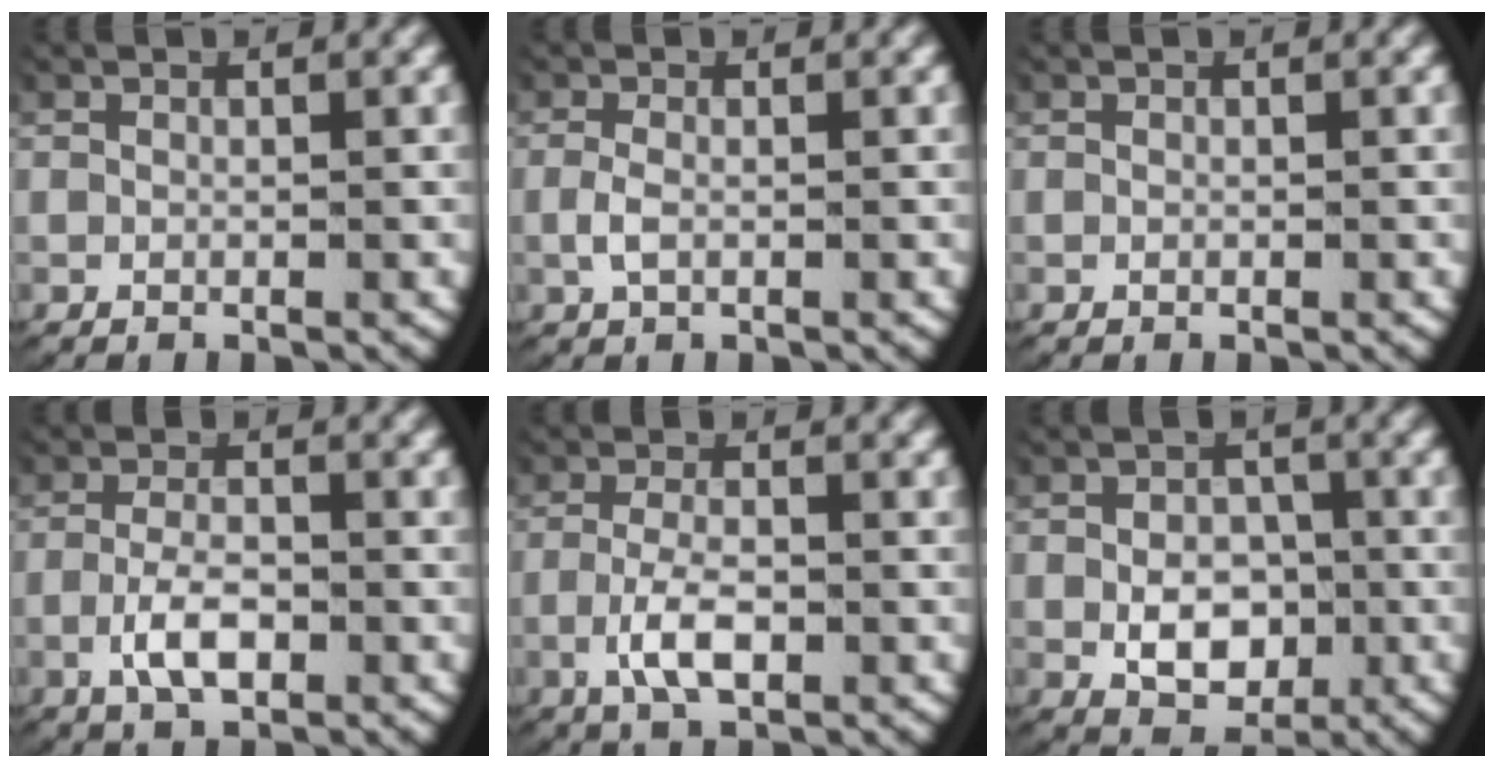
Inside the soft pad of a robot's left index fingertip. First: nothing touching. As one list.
[{"total": 1.4, "force": [-0.3, 0.6, 1.2], "torque": [-0.041, -0.010, -0.001]}, {"total": 0.0}, {"total": 3.6, "force": [-1.4, 1.6, 2.9], "torque": [-0.059, -0.011, -0.020]}, {"total": 3.6, "force": [-1.2, 1.5, 3.1], "torque": [-0.067, -0.012, -0.017]}, {"total": 4.7, "force": [-1.0, 3.6, 2.9], "torque": [-0.048, -0.025, -0.007]}]